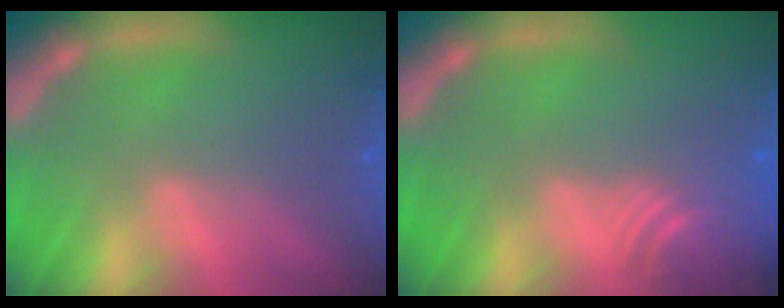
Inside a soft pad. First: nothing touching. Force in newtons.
{"total": 5.1}